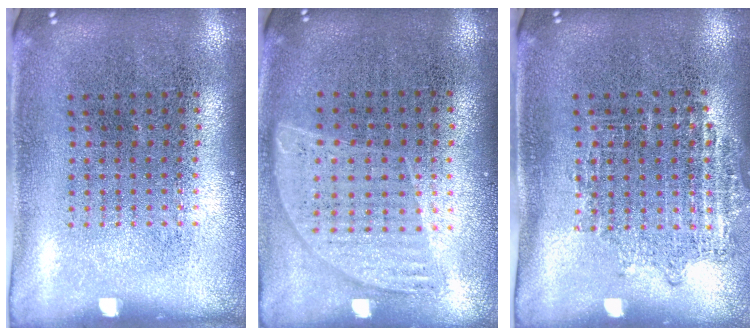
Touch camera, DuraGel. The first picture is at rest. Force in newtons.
{"total": 0.9, "press": 0.8, "slide": 0.4}
{"total": 0.9, "press": 0.8, "slide": 0.3}